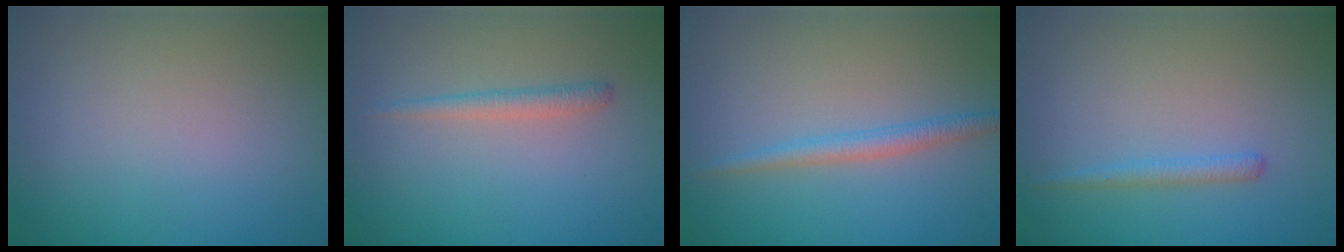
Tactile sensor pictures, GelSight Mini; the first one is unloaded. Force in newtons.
{"total": 1.3, "press": 1.3, "slide": 0.0}
{"total": 1.9, "press": 1.9, "slide": 0.1}
{"total": 1.3, "press": 1.3, "slide": 0.1}